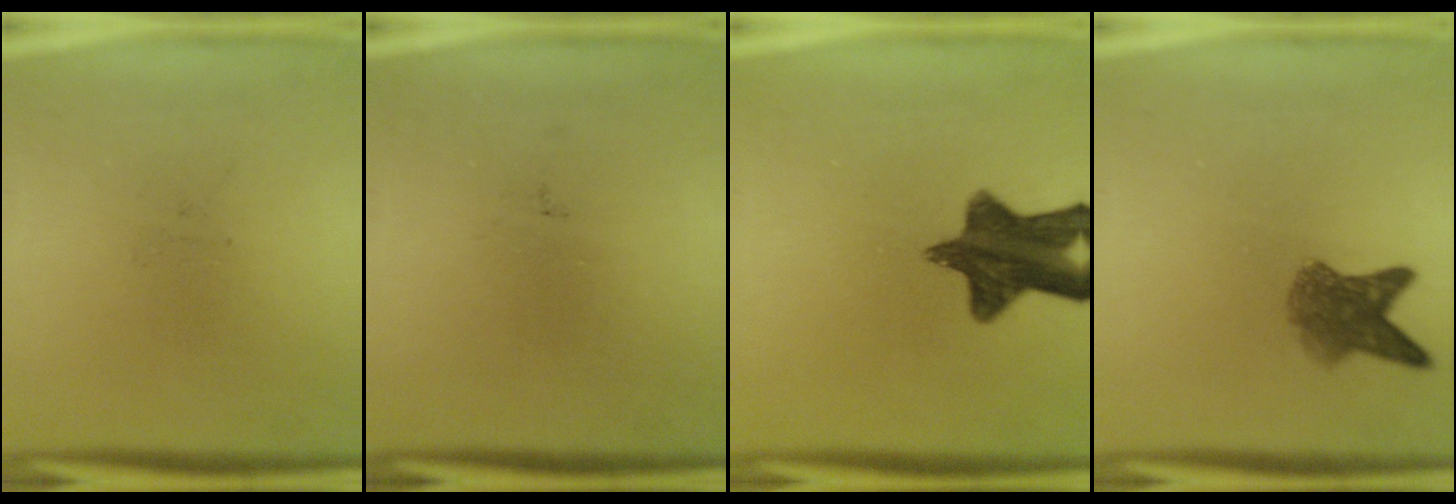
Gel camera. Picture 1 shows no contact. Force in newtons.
{"total": 0.0}
{"total": 11.8}
{"total": 5.3}